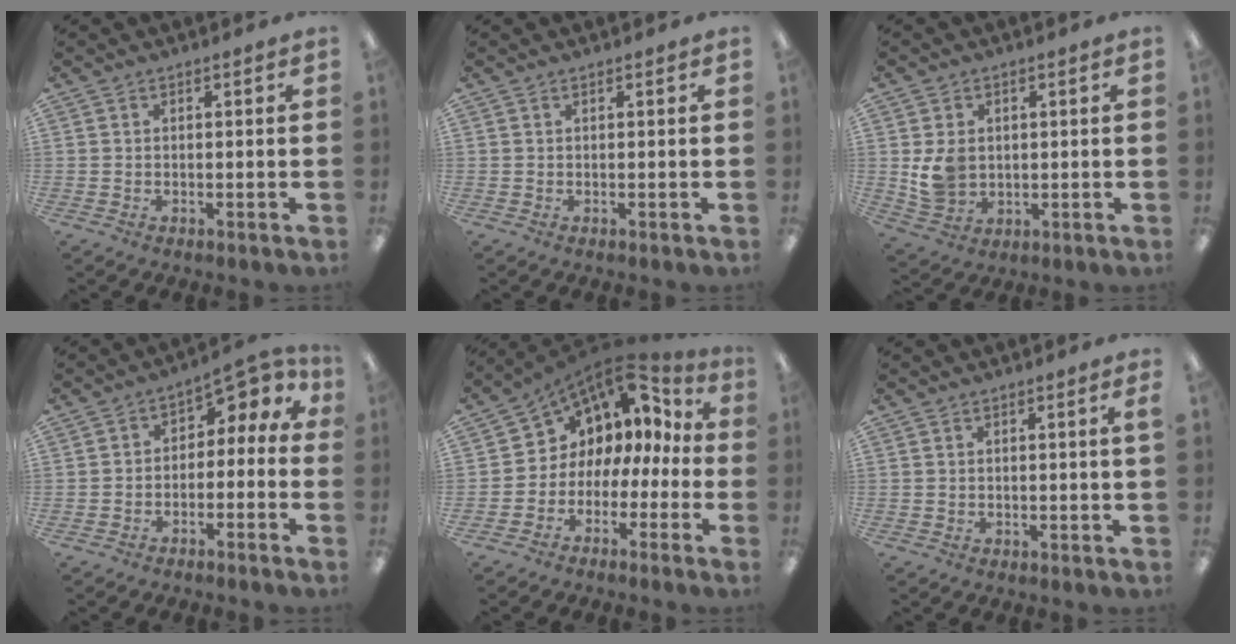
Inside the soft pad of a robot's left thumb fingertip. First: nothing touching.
{"total": 0.0}
{"total": 7.0, "force": [0.8, 5.8, 3.7], "torque": [-0.072, 0.005, 0.017]}
{"total": 3.7, "force": [-1.4, 2.8, 1.9], "torque": [-0.027, 0.011, -0.033]}
{"total": 6.0, "force": [3.8, 4.5, 1.5], "torque": [-0.045, -0.050, 0.068]}
{"total": 0.9, "force": [0.2, -0.2, 0.8], "torque": [-0.014, -0.002, 0.003]}